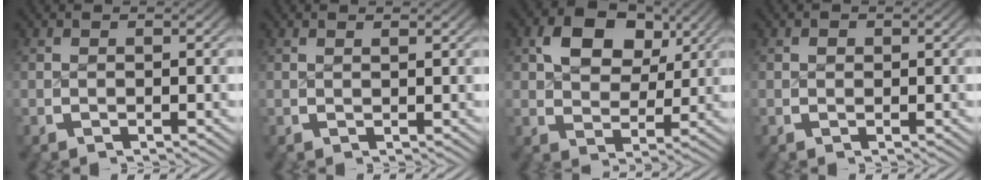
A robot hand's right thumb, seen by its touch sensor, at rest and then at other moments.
{"total": 0.6, "force": [0.6, -0.2, 0.2], "torque": [-0.003, -0.003, 0.014]}
{"total": 6.3, "force": [2.3, 4.2, 4.1], "torque": [-0.075, -0.012, 0.043]}
{"total": 0.6, "force": [0.2, 0.5, 0.2], "torque": [-0.005, -0.007, 0.007]}